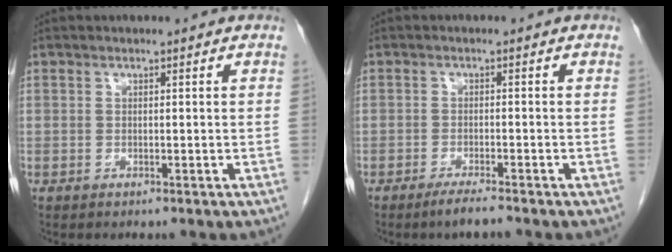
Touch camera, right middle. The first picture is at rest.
{"total": 2.8, "force": [-2.2, -0.2, 1.7], "torque": [-0.042, -0.009, -0.041]}